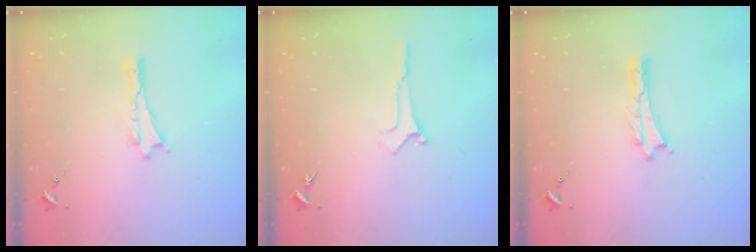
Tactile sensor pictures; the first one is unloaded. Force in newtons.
{"total": 0.0}
{"total": 0.0}